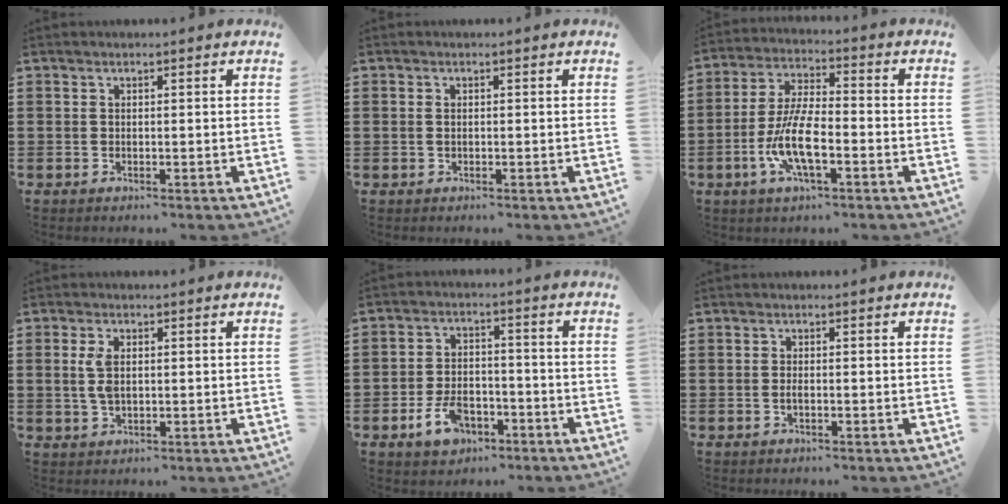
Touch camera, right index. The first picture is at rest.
{"total": 0.9, "force": [0.0, 0.5, 0.7], "torque": [-0.017, 0.002, -0.001]}
{"total": 9.2, "force": [-3.0, 3.0, 8.2], "torque": [-0.181, -0.010, -0.061]}
{"total": 3.9, "force": [0.6, 2.0, 3.3], "torque": [-0.077, 0.007, 0.007]}
{"total": 5.6, "force": [-3.4, 3.1, 3.2], "torque": [-0.075, 0.005, -0.067]}
{"total": 0.8, "force": [-0.3, 0.2, 0.7], "torque": [-0.014, -0.003, -0.004]}